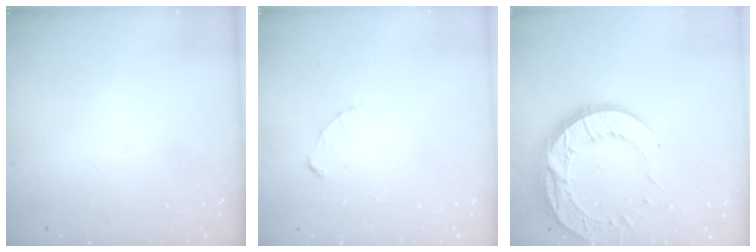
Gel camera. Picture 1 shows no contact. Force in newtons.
{"total": 2.4, "press": 2.4, "slide": 0.2}
{"total": 14.6, "press": 14.6, "slide": 1.2}